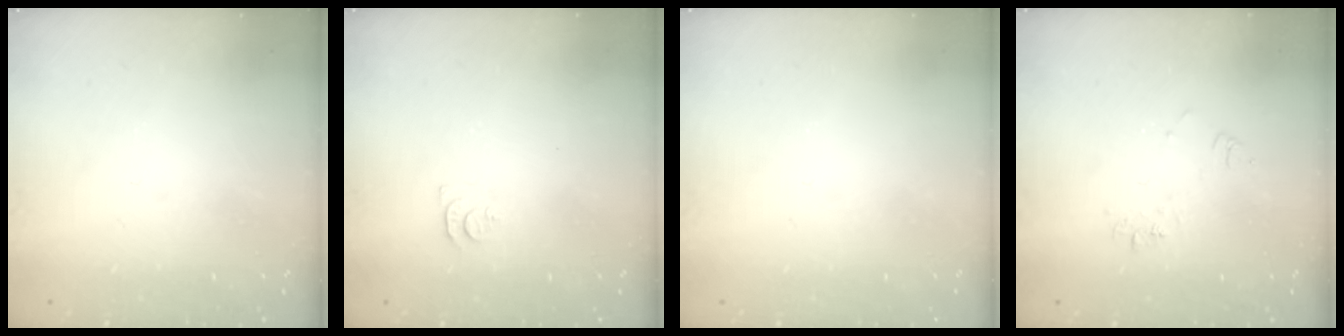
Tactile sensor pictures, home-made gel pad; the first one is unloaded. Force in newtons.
{"total": 3.7, "press": 3.6, "slide": 0.4}
{"total": 0.0}
{"total": 6.2, "press": 6.2, "slide": 0.5}